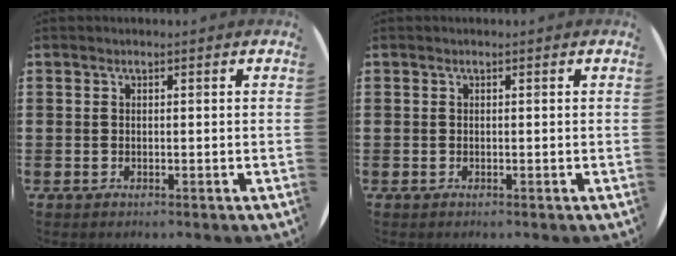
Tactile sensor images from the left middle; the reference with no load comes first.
{"total": 0.0}